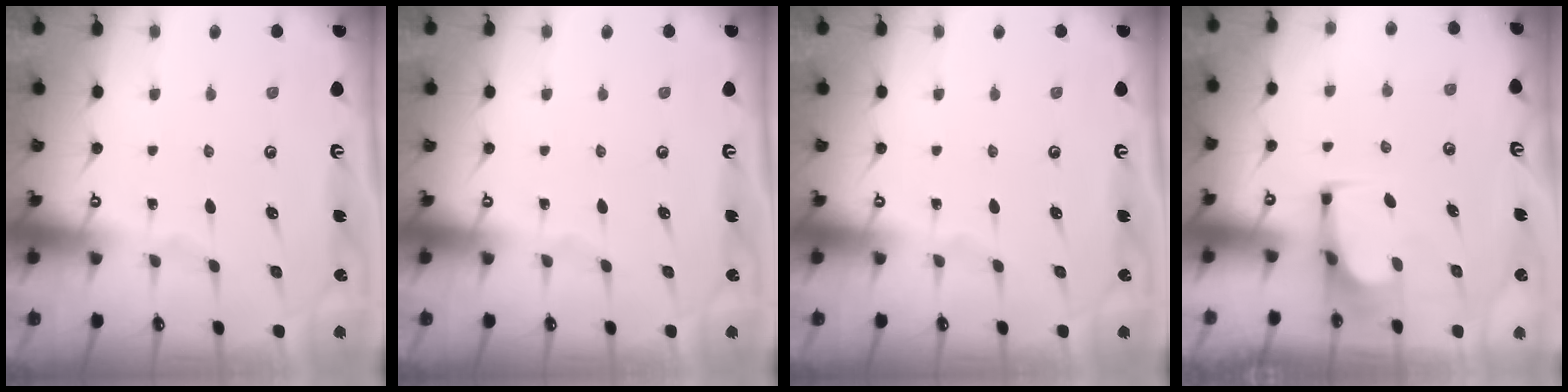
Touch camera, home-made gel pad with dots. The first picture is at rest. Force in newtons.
{"total": 0.0}
{"total": 0.0}
{"total": 3.4, "press": 3.4, "slide": 0.2}